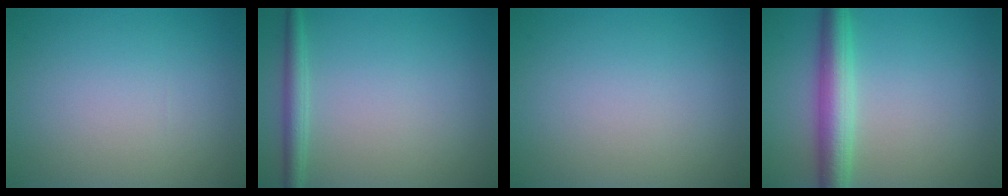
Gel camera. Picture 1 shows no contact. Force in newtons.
{"total": 2.0, "press": 2.0, "slide": 0.1}
{"total": 0.0}
{"total": 4.8, "press": 4.8, "slide": 0.1}